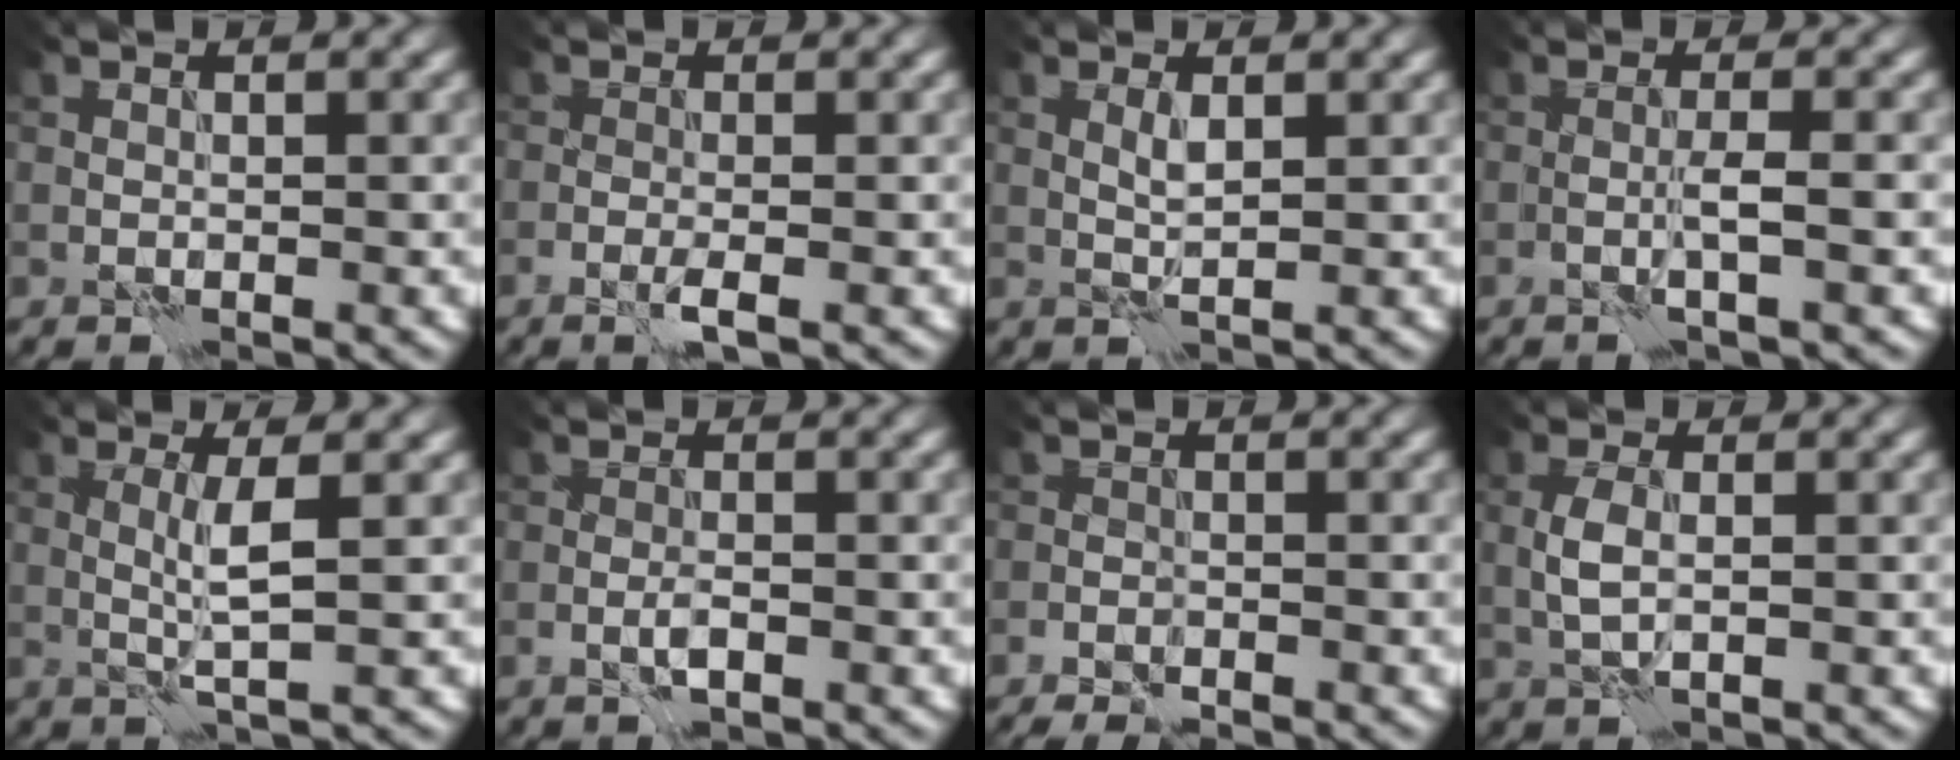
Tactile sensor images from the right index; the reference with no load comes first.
{"total": 1.7, "force": [-0.8, 0.2, 1.4], "torque": [-0.031, 0.001, -0.020]}
{"total": 1.4, "force": [0.5, 0.2, 1.3], "torque": [-0.029, 0.000, 0.008]}
{"total": 1.9, "force": [-0.5, 0.0, 1.8], "torque": [-0.035, 0.003, -0.013]}
{"total": 2.8, "force": [0.3, 0.2, 2.8], "torque": [-0.057, -0.001, 0.006]}
{"total": 1.4, "force": [-0.7, 0.4, 1.2], "torque": [-0.025, 0.002, -0.016]}
{"total": 2.2, "force": [-1.8, 0.5, 1.1], "torque": [-0.030, 0.001, -0.035]}
{"total": 2.3, "force": [-0.1, 1.0, 2.1], "torque": [-0.049, 0.002, -0.003]}